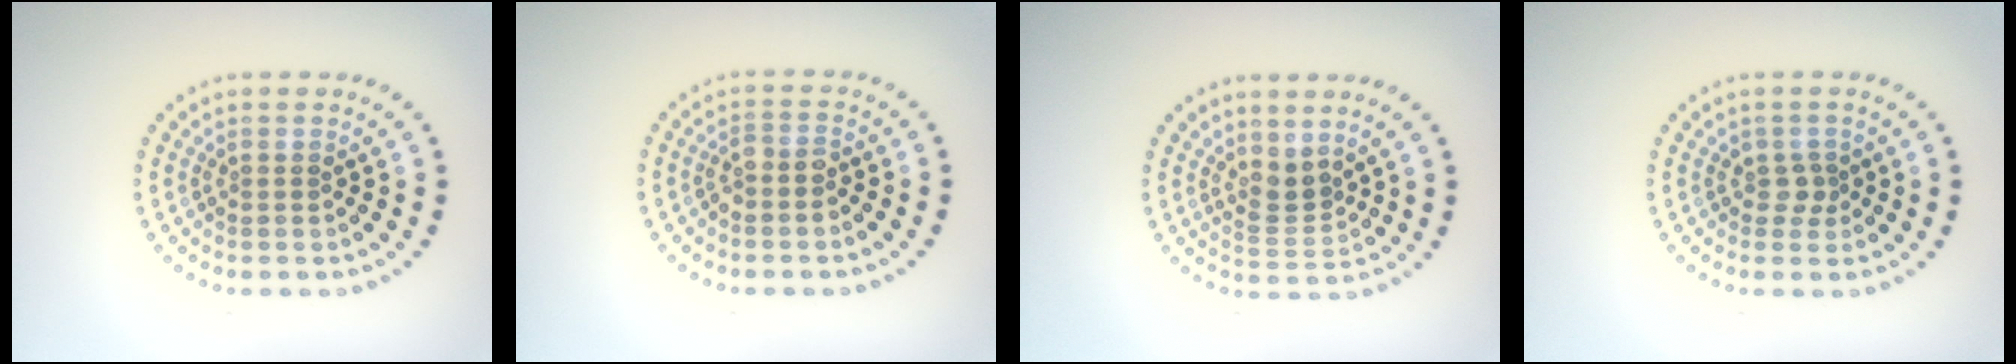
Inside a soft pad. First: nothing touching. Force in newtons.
{"total": 1.7, "press": 1.4, "slide": 0.9}
{"total": 2.3, "press": 1.6, "slide": 1.6}
{"total": 1.3, "press": 1.1, "slide": 0.8}